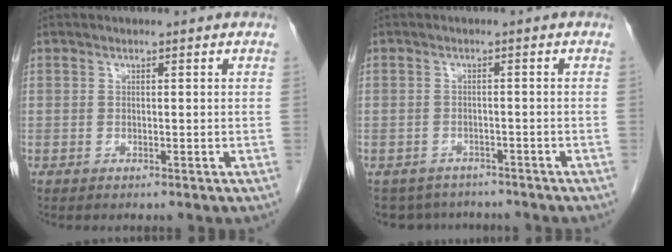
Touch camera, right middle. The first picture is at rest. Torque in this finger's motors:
{"motor_torque": [0.05, -0.04, -0.04, -0.01]}